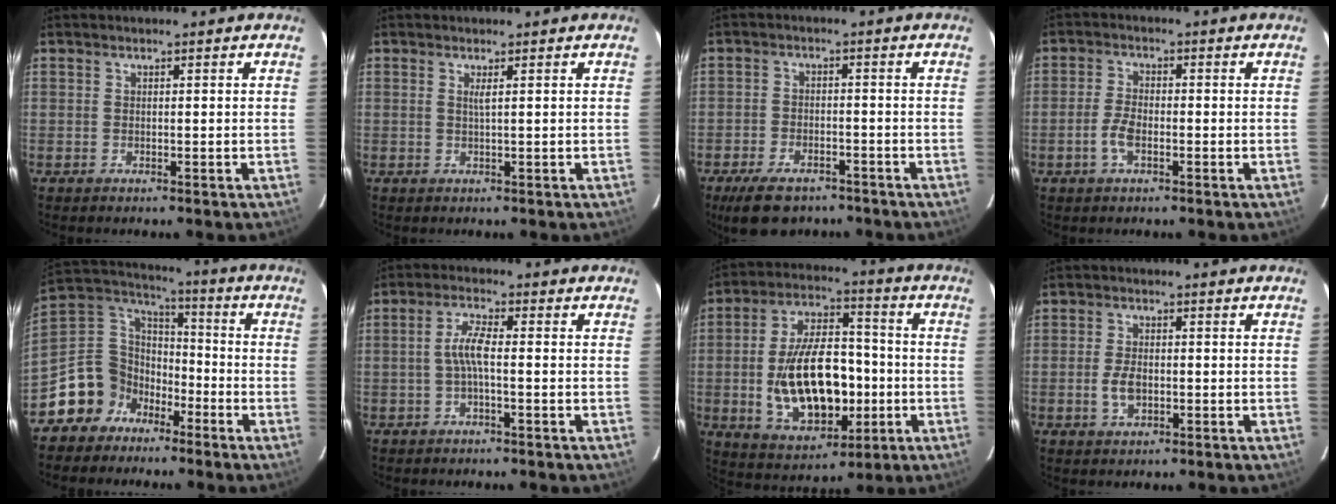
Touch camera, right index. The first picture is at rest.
{"total": 1.0, "force": [0.5, -0.3, 0.8], "torque": [-0.015, 0.000, 0.009]}
{"total": 9.8, "force": [-7.3, 4.5, 4.8], "torque": [-0.116, -0.006, -0.115]}
{"total": 3.9, "force": [-1.6, 1.8, 3.1], "torque": [-0.070, 0.003, -0.030]}
{"total": 11.8, "force": [-7.4, 9.1, 1.9], "torque": [-0.064, 0.050, -0.140]}
{"total": 3.9, "force": [-0.7, 0.5, 3.8], "torque": [-0.080, 0.008, -0.014]}
{"total": 18.8, "force": [-3.0, 10.3, 15.4], "torque": [-0.298, 0.013, -0.026]}
{"total": 3.9, "force": [-0.9, 2.3, 3.0], "torque": [-0.063, 0.001, -0.013]}